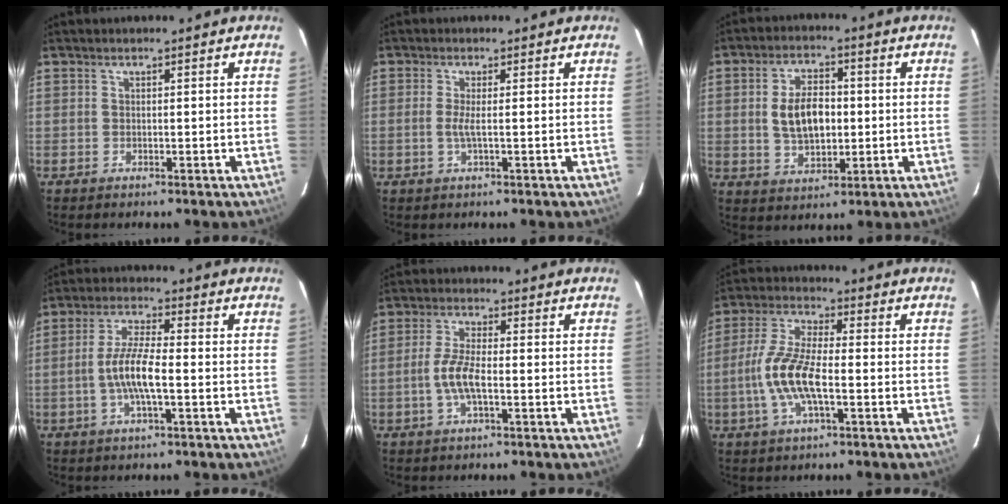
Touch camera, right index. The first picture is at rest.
{"total": 2.2, "force": [-0.3, -0.1, 2.1], "torque": [-0.043, -0.002, -0.009]}
{"total": 9.1, "force": [0.1, 5.0, 7.6], "torque": [-0.145, 0.007, 0.009]}
{"total": 7.7, "force": [-1.8, 1.0, 7.4], "torque": [-0.151, 0.001, -0.037]}
{"total": 5.9, "force": [-1.6, 1.6, 5.5], "torque": [-0.116, 0.001, -0.032]}
{"total": 11.2, "force": [-2.7, 3.4, 10.4], "torque": [-0.223, 0.000, -0.057]}